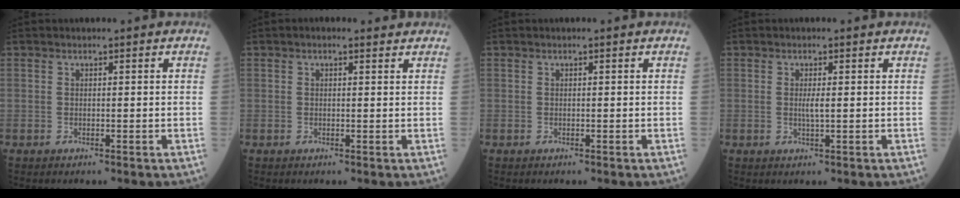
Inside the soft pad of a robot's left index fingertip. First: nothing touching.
{"total": 1.1, "force": [0.7, 0.6, 0.7], "torque": [-0.018, 0.007, 0.007]}
{"total": 0.0}
{"total": 1.5, "force": [-0.1, 0.0, 1.5], "torque": [-0.035, -0.006, -0.002]}